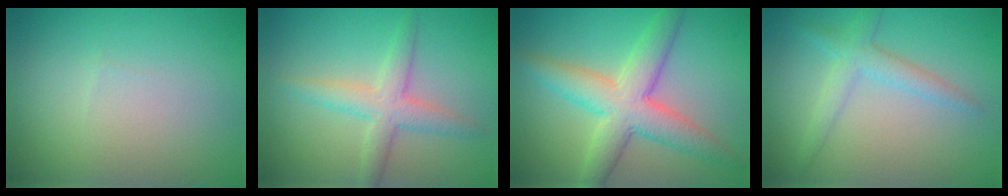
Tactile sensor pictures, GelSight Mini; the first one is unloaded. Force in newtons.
{"total": 3.3, "press": 3.3, "slide": 0.0}
{"total": 6.3, "press": 6.3, "slide": 0.3}
{"total": 2.5, "press": 2.5, "slide": 0.1}